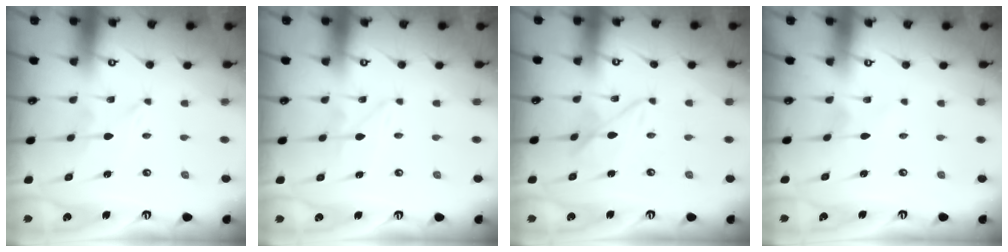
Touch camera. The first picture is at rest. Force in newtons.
{"total": 1.5, "press": 1.5, "slide": 0.2}
{"total": 5.3, "press": 5.3, "slide": 0.5}
{"total": 1.6, "press": 1.6, "slide": 0.2}